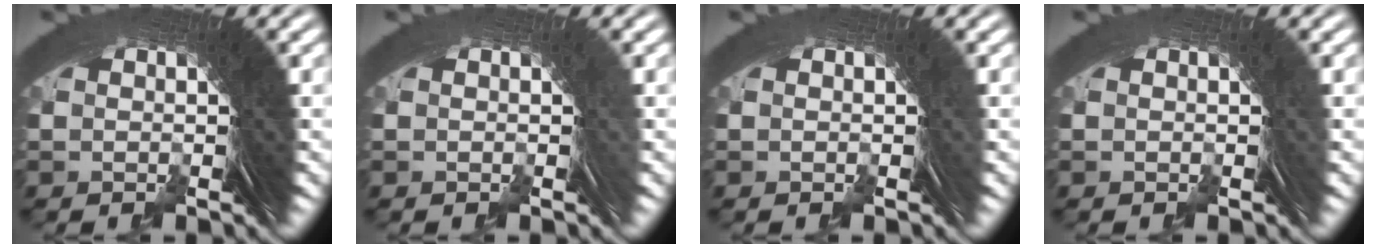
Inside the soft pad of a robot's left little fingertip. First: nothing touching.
{"total": 0.0}
{"total": 0.0}
{"total": 0.0}